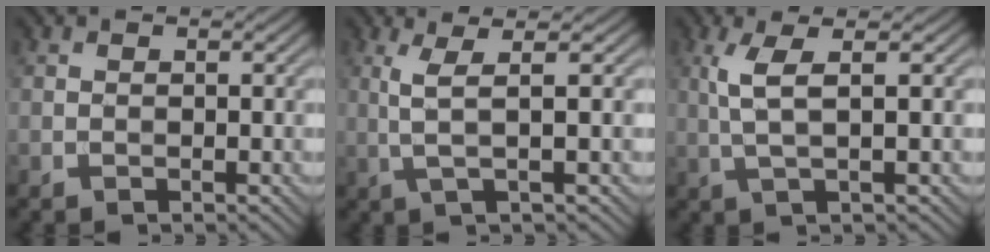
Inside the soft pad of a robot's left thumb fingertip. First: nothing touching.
{"total": 3.9, "force": [0.9, 0.5, 3.7], "torque": [-0.076, 0.004, 0.019]}
{"total": 4.3, "force": [1.0, 0.7, 4.1], "torque": [-0.087, 0.008, 0.022]}